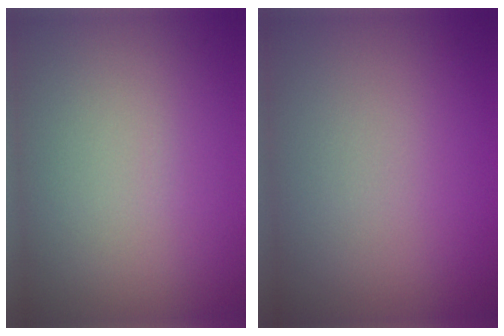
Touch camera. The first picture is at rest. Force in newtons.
{"total": 0.0}